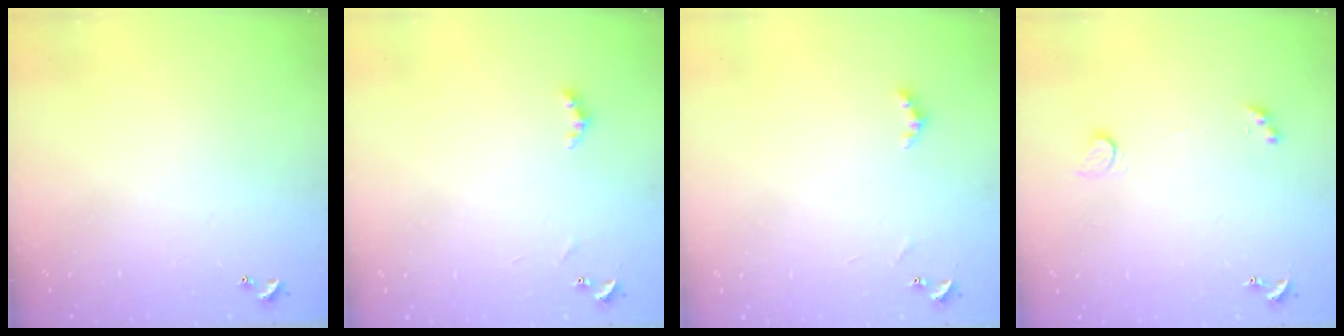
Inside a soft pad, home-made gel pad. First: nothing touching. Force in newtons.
{"total": 2.6, "press": 2.5, "slide": 0.6}
{"total": 2.6, "press": 2.5, "slide": 0.6}
{"total": 2.6, "press": 2.3, "slide": 1.2}